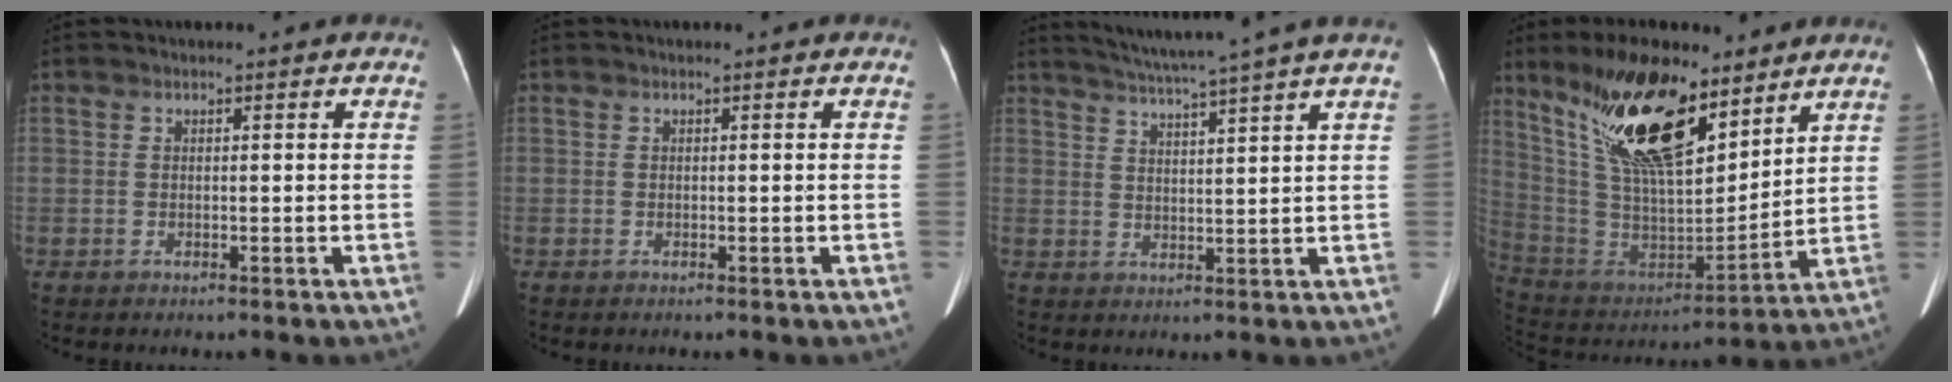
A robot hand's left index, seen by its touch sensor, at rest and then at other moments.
{"total": 0.0}
{"total": 9.9, "force": [8.5, -2.1, 4.8], "torque": [-0.081, 0.004, 0.121]}
{"total": 20.5, "force": [12.8, 6.7, 14.5], "torque": [-0.280, 0.001, 0.238]}